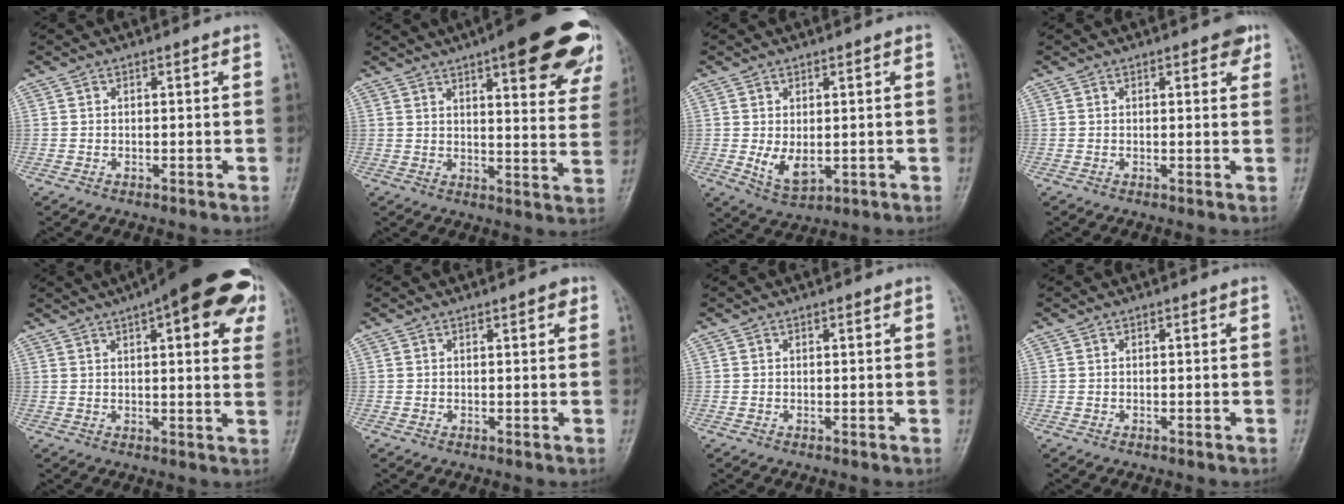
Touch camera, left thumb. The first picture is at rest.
{"total": 23.1, "force": [13.5, 6.3, 17.6], "torque": [-0.193, -0.033, 0.161]}
{"total": 5.7, "force": [0.2, 3.2, 4.7], "torque": [-0.073, -0.014, 0.018]}
{"total": 2.8, "force": [1.6, 1.2, 1.9], "torque": [-0.011, -0.004, 0.016]}
{"total": 21.0, "force": [10.5, 7.0, 16.8], "torque": [-0.198, 0.006, 0.126]}
{"total": 1.8, "force": [1.1, 0.6, 1.3], "torque": [-0.013, -0.002, 0.012]}
{"total": 0.5, "force": [0.3, 0.1, 0.4], "torque": [-0.007, -0.001, 0.004]}
{"total": 0.0}